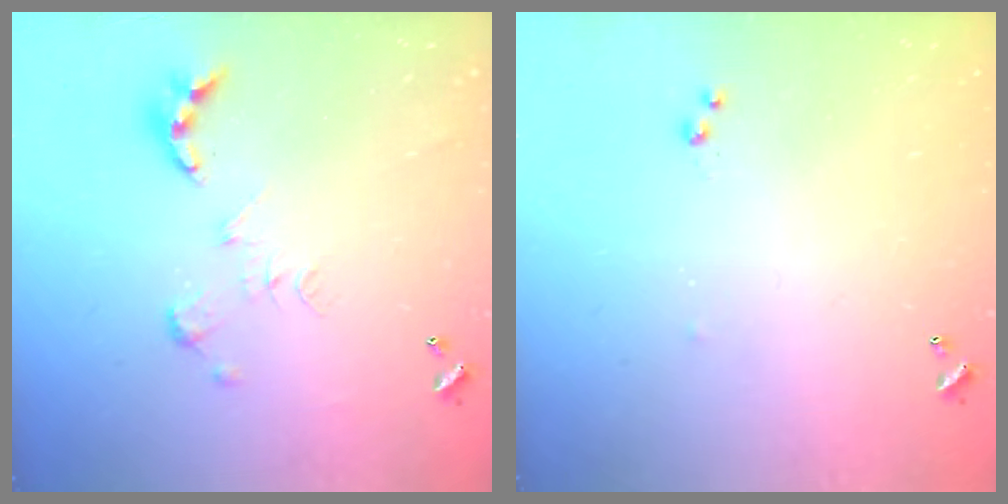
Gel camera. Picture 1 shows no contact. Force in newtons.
{"total": 4.8, "press": 4.7, "slide": 0.4}